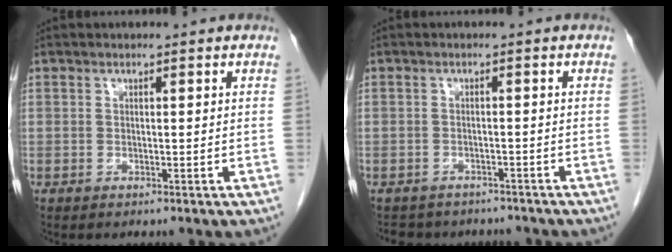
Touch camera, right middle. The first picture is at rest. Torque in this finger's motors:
{"motor_torque": [0.26, -0.26, 0.02, 0.01]}